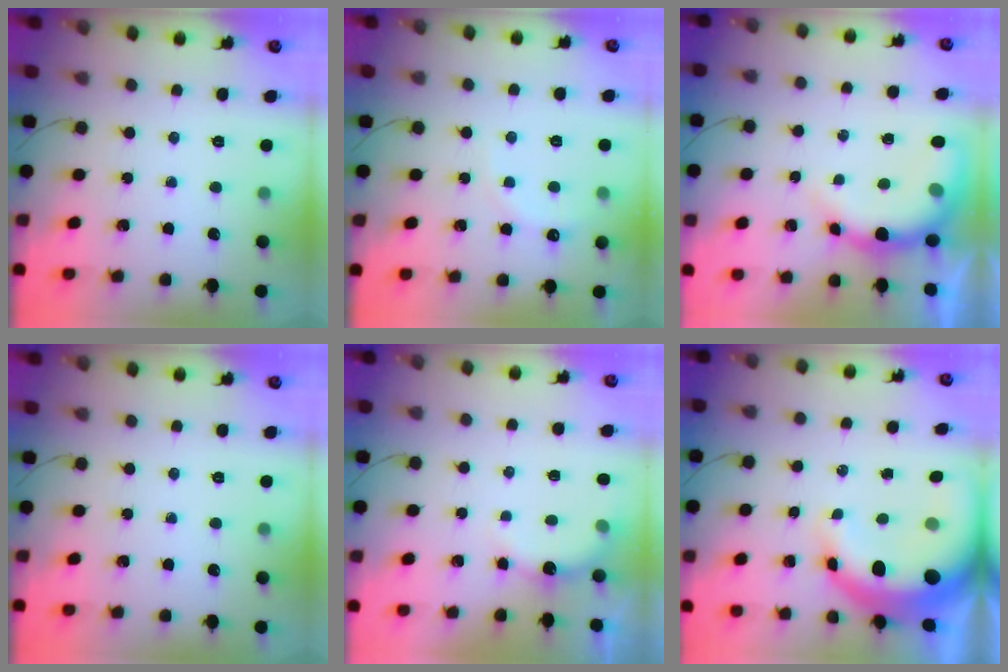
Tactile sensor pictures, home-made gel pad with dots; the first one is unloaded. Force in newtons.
{"total": 5.9, "press": 5.8, "slide": 1.3}
{"total": 9.4, "press": 9.3, "slide": 1.1}
{"total": 0.0}
{"total": 2.9, "press": 2.9, "slide": 0.5}
{"total": 13.6, "press": 13.4, "slide": 2.6}